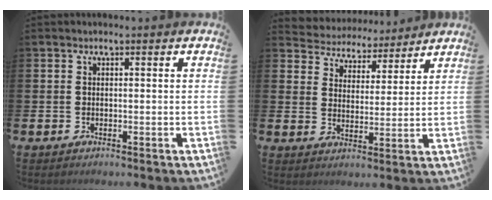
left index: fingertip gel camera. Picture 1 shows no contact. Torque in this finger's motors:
{"motor_torque": [0.92, -0.99, 0.10, 0.00]}